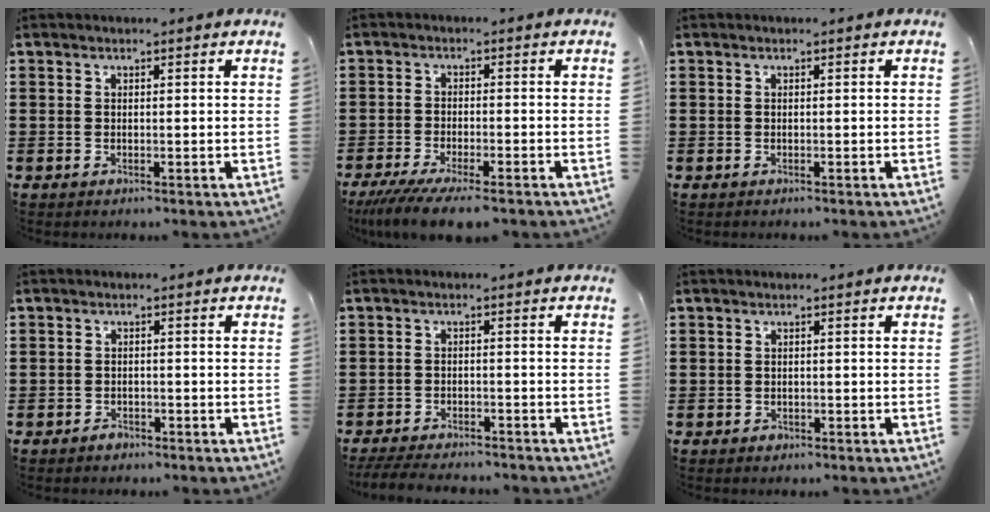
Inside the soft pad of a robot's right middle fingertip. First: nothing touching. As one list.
[{"total": 5.0, "force": [-4.4, 0.3, 2.5], "torque": [-0.060, -0.019, -0.086]}, {"total": 0.0}, {"total": 1.4, "force": [-1.2, 0.7, 0.2], "torque": [-0.006, 0.003, -0.027]}, {"total": 3.6, "force": [-3.5, 0.5, 0.8], "torque": [-0.020, -0.002, -0.073]}, {"total": 0.8, "force": [-0.6, 0.6, 0.0], "torque": [-0.001, 0.004, -0.014]}]